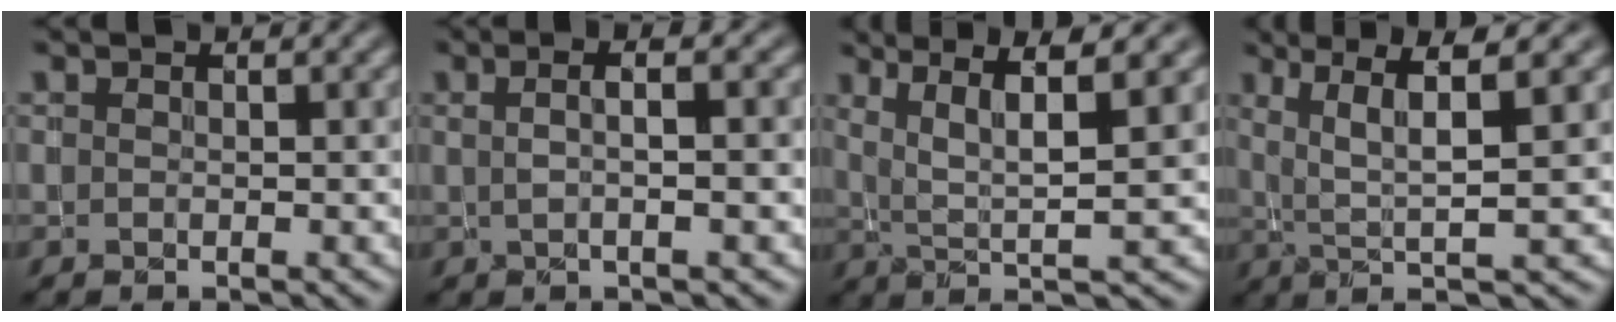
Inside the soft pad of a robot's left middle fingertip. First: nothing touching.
{"total": 4.2, "force": [0.8, 1.6, 3.8], "torque": [-0.045, 0.009, -0.005]}
{"total": 6.1, "force": [2.4, 1.0, 5.6], "torque": [-0.092, 0.003, 0.047]}
{"total": 5.8, "force": [1.6, 0.9, 5.5], "torque": [-0.094, 0.002, 0.031]}